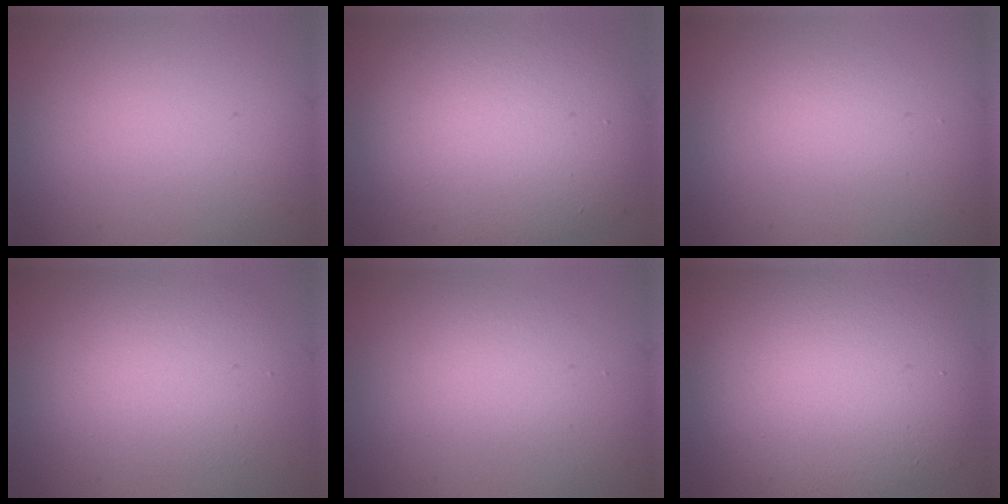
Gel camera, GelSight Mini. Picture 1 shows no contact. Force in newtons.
{"total": 10.3, "press": 10.3, "slide": 0.5}
{"total": 1.5, "press": 1.4, "slide": 0.1}
{"total": 4.3, "press": 4.3, "slide": 0.3}
{"total": 2.1, "press": 2.1, "slide": 0.2}
{"total": 10.5, "press": 10.5, "slide": 0.2}